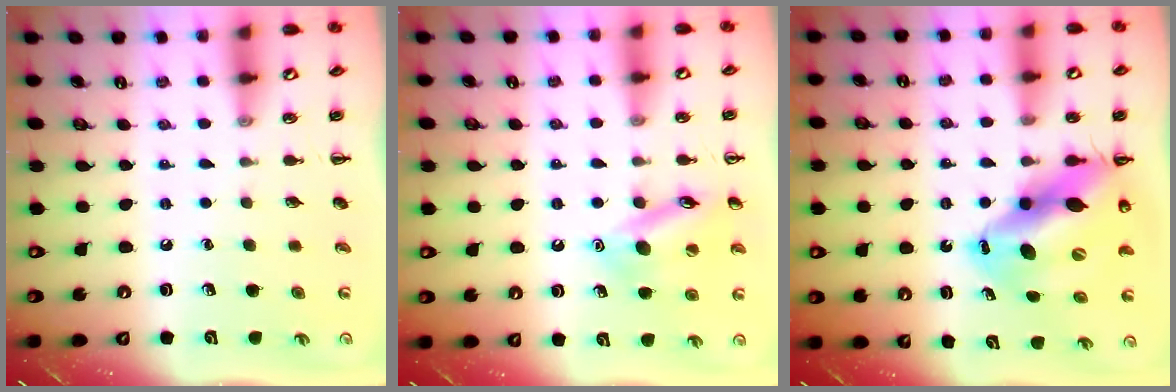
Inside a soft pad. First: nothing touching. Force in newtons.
{"total": 13.1, "press": 12.9, "slide": 2.3}
{"total": 16.7, "press": 16.0, "slide": 5.0}